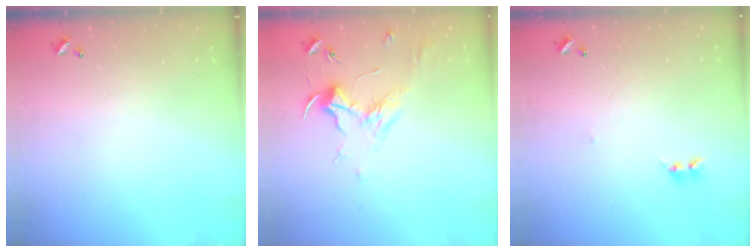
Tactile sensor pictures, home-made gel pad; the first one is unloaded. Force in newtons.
{"total": 1.8, "press": 1.7, "slide": 0.7}
{"total": 2.5, "press": 2.4, "slide": 0.4}